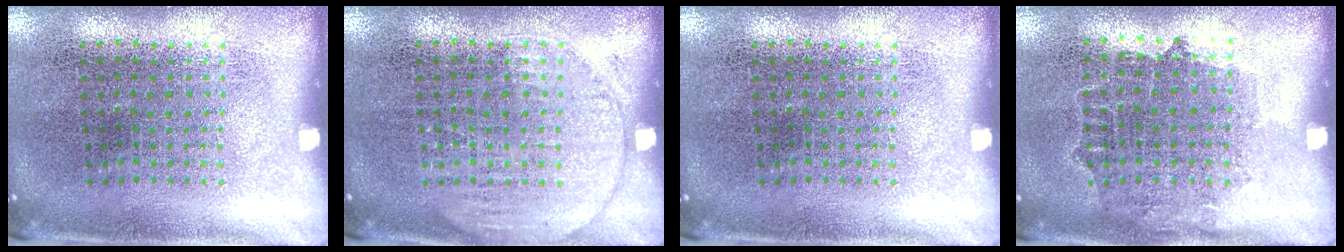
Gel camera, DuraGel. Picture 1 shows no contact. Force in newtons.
{"total": 1.6, "press": 1.6, "slide": 0.0}
{"total": 0.0}
{"total": 0.8, "press": 0.8, "slide": 0.3}